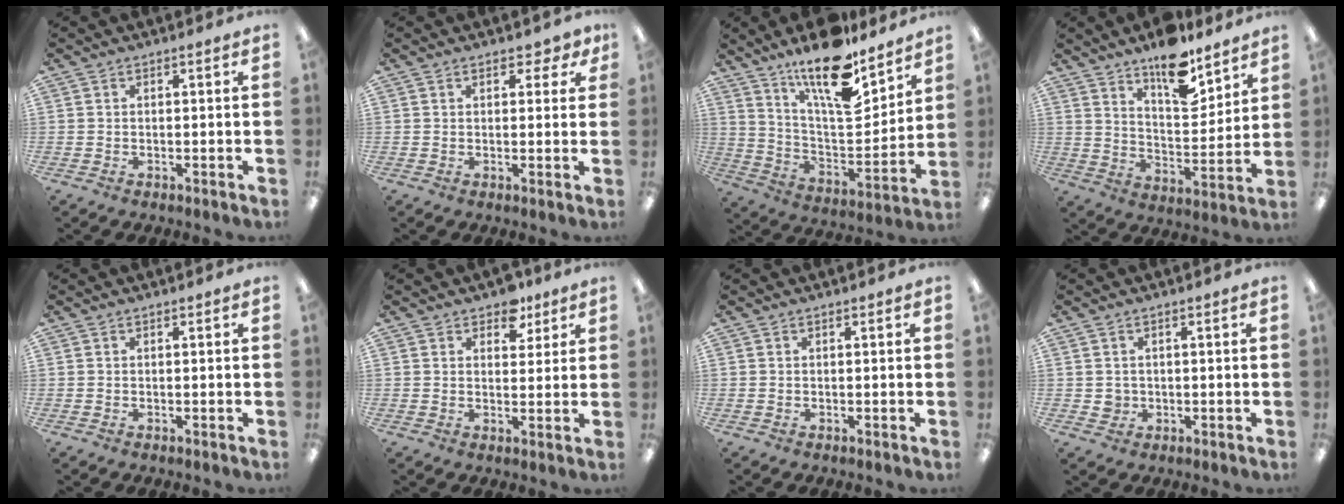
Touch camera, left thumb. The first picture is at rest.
{"total": 2.7, "force": [1.6, 1.4, 1.6], "torque": [-0.017, -0.003, 0.024]}
{"total": 18.6, "force": [14.1, 5.7, 10.7], "torque": [-0.187, -0.098, 0.241]}
{"total": 13.9, "force": [10.8, 5.2, 7.1], "torque": [-0.105, -0.071, 0.188]}
{"total": 0.0}
{"total": 6.0, "force": [4.3, 3.5, 2.2], "torque": [-0.017, -0.018, 0.073]}
{"total": 0.0}
{"total": 2.3, "force": [0.3, 2.2, 0.6], "torque": [-0.005, -0.001, 0.003]}